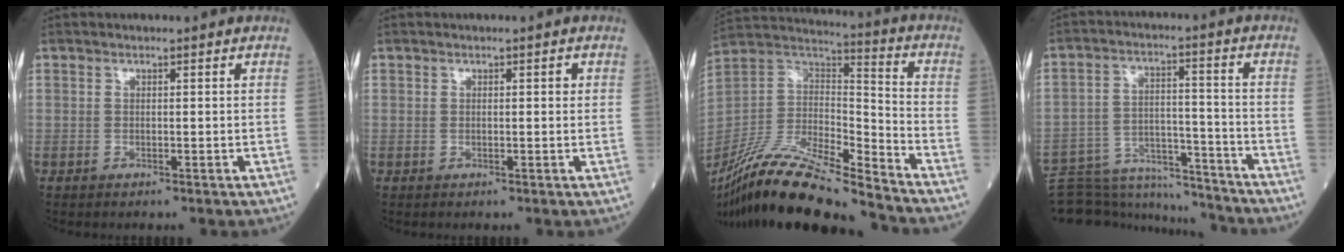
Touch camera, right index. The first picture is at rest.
{"total": 0.5, "force": [0.2, 0.2, 0.4], "torque": [-0.004, 0.001, 0.003]}
{"total": 21.3, "force": [-18.2, 1.8, 10.8], "torque": [-0.239, -0.004, -0.339]}
{"total": 15.1, "force": [-14.4, 3.6, 2.7], "torque": [-0.043, 0.034, -0.221]}